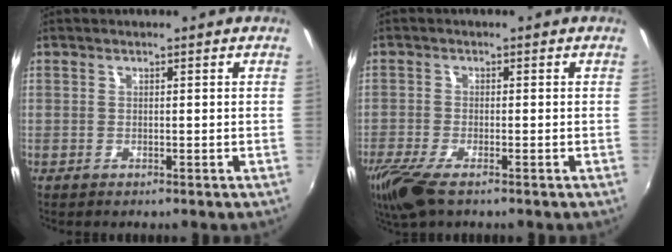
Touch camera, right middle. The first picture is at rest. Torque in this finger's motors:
{"motor_torque": [1.06, -1.00, 0.36, 0.09]}